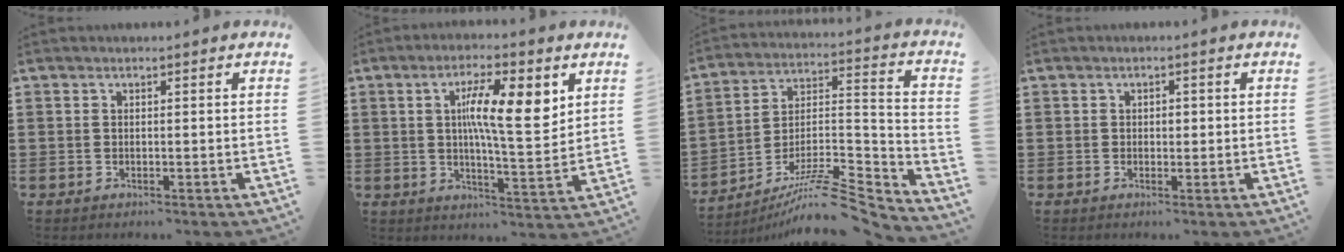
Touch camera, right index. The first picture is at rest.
{"total": 10.5, "force": [3.6, 2.4, 9.6], "torque": [-0.166, -0.010, 0.052]}
{"total": 9.5, "force": [-7.4, 1.9, 5.6], "torque": [-0.093, 0.007, -0.145]}
{"total": 0.9, "force": [0.1, 0.5, 0.7], "torque": [-0.015, 0.003, 0.001]}